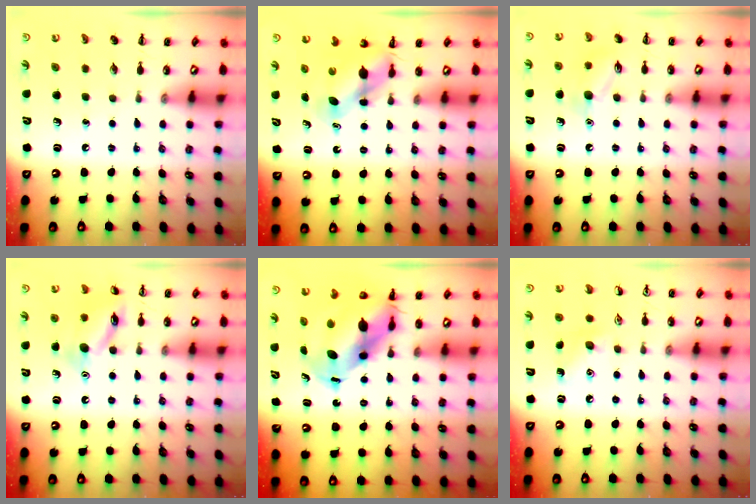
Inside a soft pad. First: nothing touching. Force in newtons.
{"total": 5.1, "press": 5.1, "slide": 0.6}
{"total": 9.1, "press": 9.0, "slide": 0.9}
{"total": 11.9, "press": 11.9, "slide": 0.6}
{"total": 10.0, "press": 9.6, "slide": 3.1}
{"total": 8.3, "press": 8.2, "slide": 1.7}